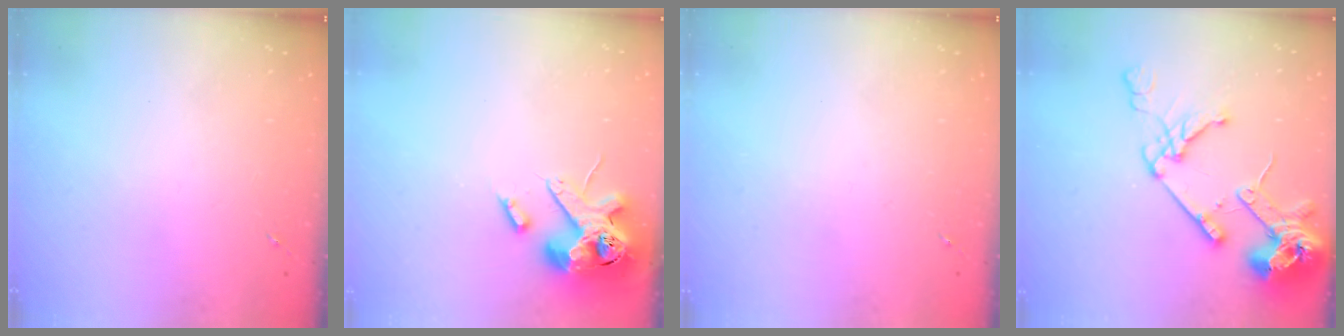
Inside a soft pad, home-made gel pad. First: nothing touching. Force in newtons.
{"total": 15.3, "press": 15.1, "slide": 2.6}
{"total": 0.0}
{"total": 18.6, "press": 18.4, "slide": 2.4}